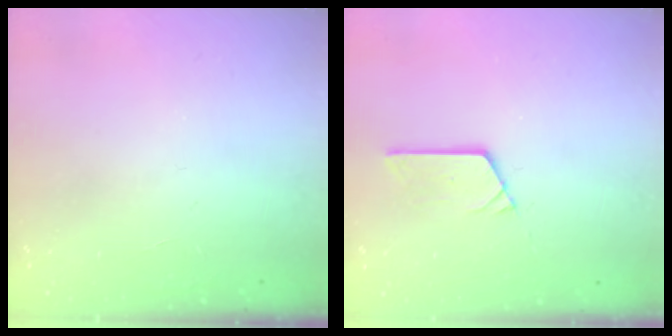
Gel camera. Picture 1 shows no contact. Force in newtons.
{"total": 4.1, "press": 4.1, "slide": 0.2}